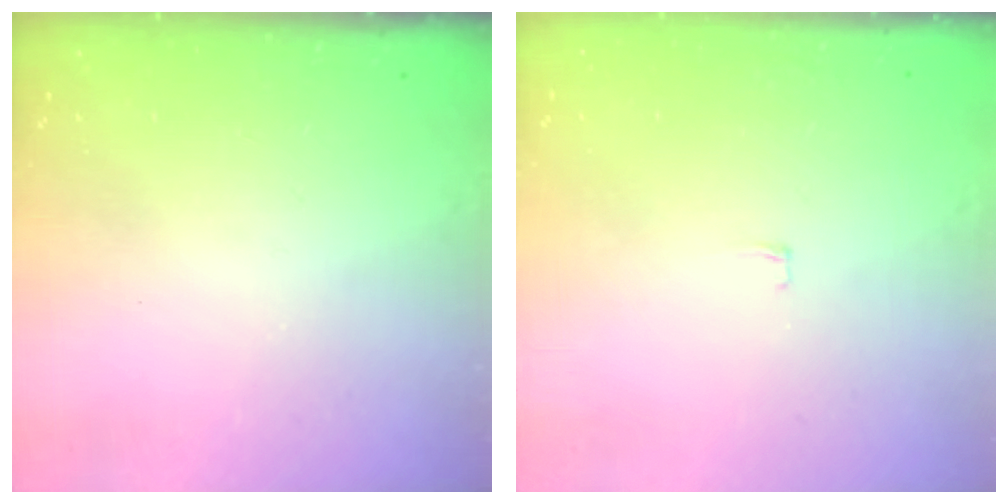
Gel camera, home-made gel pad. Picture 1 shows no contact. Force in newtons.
{"total": 2.4, "press": 2.4, "slide": 0.2}